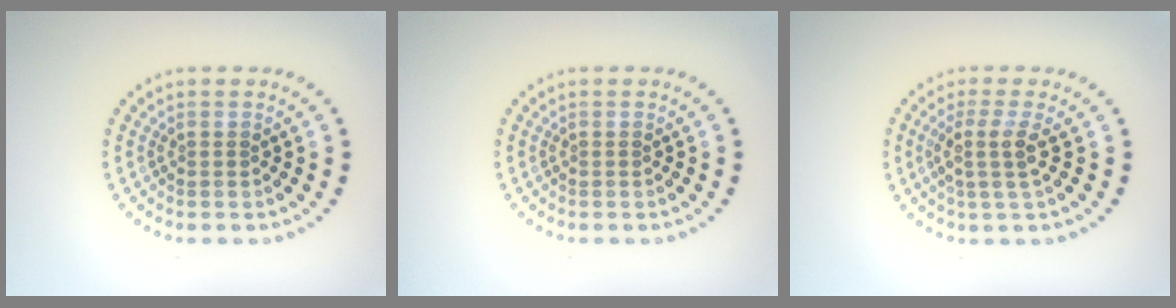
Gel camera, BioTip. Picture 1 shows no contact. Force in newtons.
{"total": 0.0}
{"total": 2.4, "press": 1.9, "slide": 1.5}